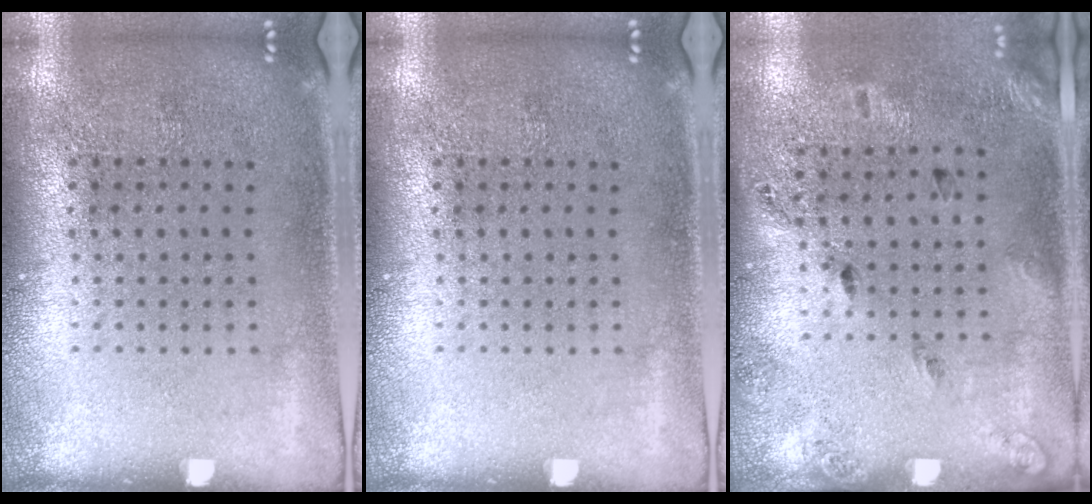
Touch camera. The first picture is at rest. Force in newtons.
{"total": 0.0}
{"total": 1.8, "press": 1.1, "slide": 1.5}